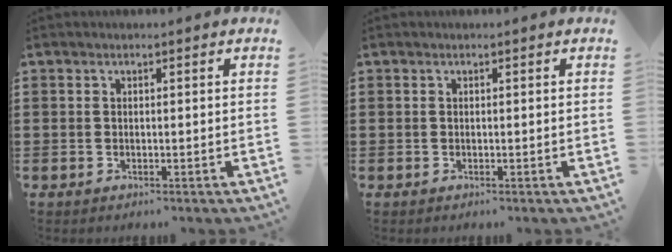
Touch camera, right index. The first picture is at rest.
{"total": 0.0}